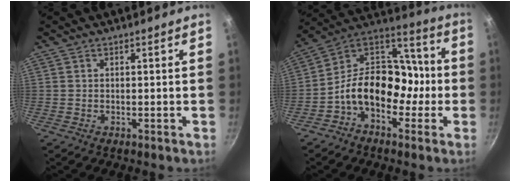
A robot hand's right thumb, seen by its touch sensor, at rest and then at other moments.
{"total": 16.4, "force": [-4.3, 11.7, 10.6], "torque": [-0.115, 0.068, -0.100]}